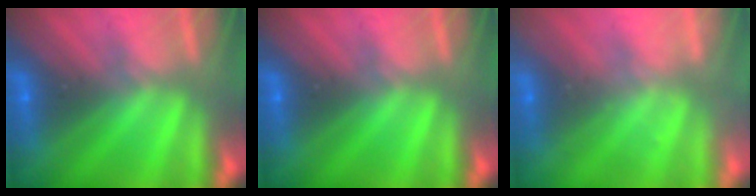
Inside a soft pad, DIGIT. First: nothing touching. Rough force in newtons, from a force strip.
{"total": 0.0}
{"total": 2.3}